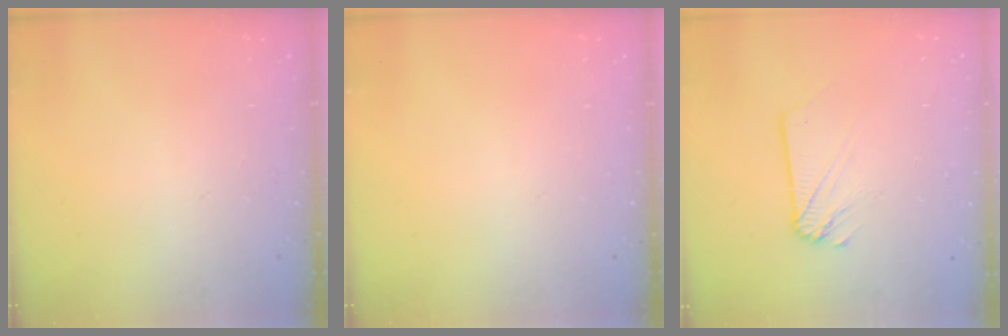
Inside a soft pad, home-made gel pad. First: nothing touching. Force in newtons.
{"total": 0.0}
{"total": 2.5, "press": 2.5, "slide": 0.1}